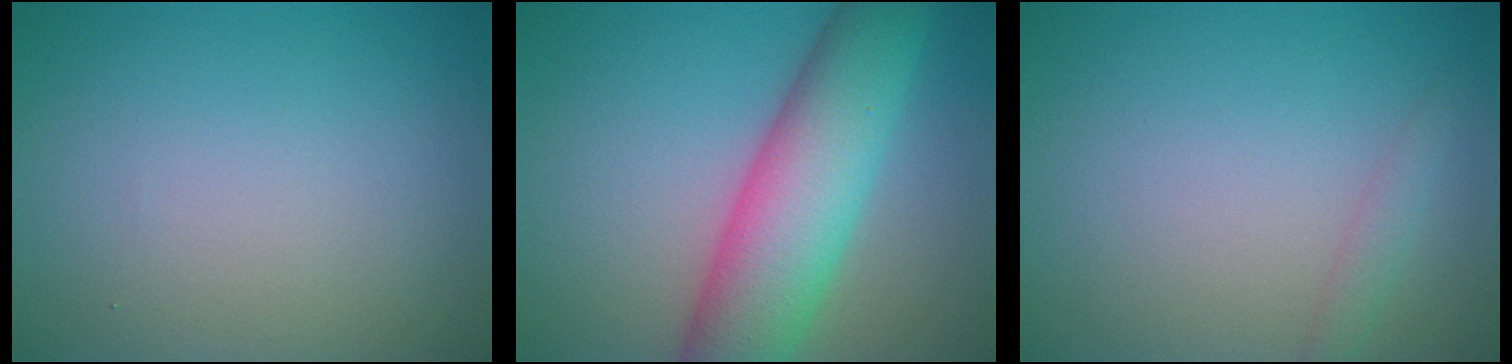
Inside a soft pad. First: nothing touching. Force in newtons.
{"total": 9.4, "press": 9.4, "slide": 0.2}
{"total": 1.2, "press": 1.2, "slide": 0.0}